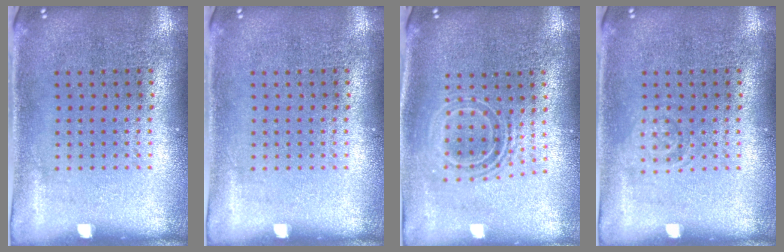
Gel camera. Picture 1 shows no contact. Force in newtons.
{"total": 0.0}
{"total": 1.6, "press": 1.3, "slide": 0.9}
{"total": 1.0, "press": 1.0, "slide": 0.2}